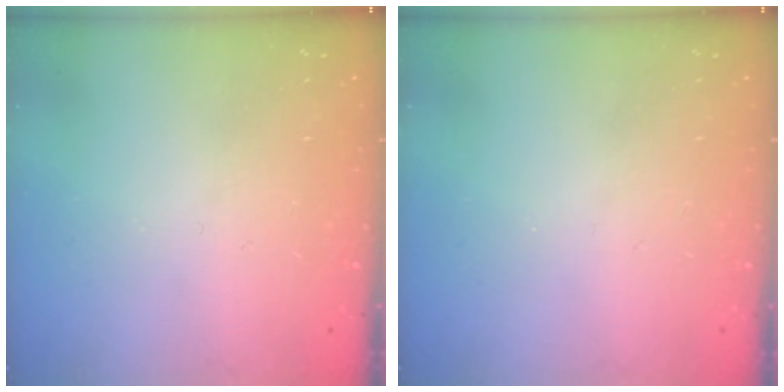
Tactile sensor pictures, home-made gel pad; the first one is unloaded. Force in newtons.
{"total": 0.0}